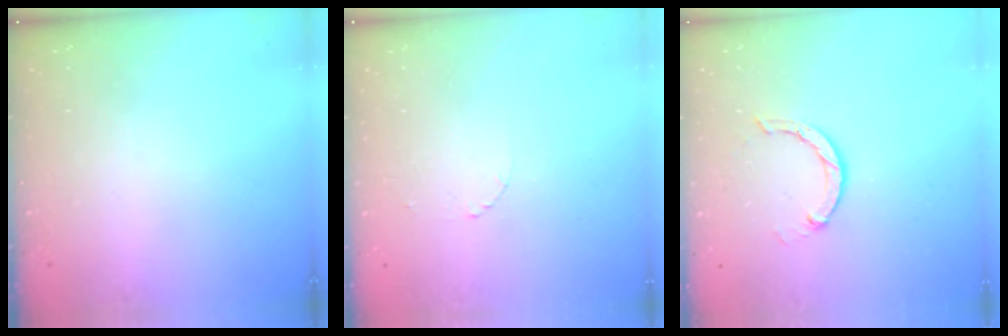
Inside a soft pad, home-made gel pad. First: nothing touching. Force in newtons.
{"total": 1.3, "press": 1.3, "slide": 0.1}
{"total": 4.4, "press": 4.3, "slide": 0.5}